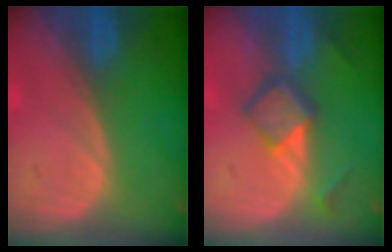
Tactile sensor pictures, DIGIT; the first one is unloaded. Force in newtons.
{"total": 5.5, "press": 4.8, "slide": 2.8}